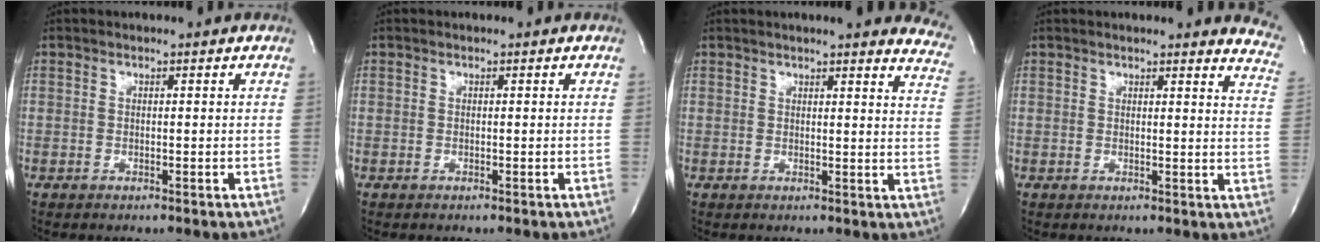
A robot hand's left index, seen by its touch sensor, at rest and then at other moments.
{"total": 0.0}
{"total": 17.3, "force": [15.7, 2.3, 7.0], "torque": [-0.079, -0.052, 0.158]}
{"total": 10.2, "force": [9.6, 1.2, 3.4], "torque": [-0.013, -0.055, 0.070]}